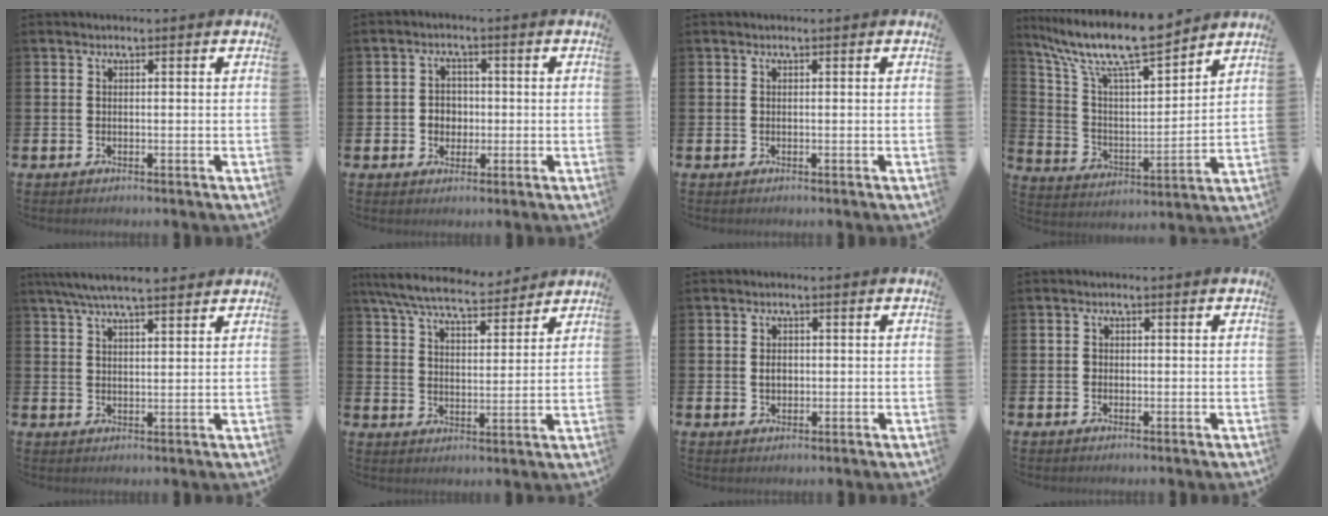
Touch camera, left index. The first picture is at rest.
{"total": 2.9, "force": [-0.2, 2.8, 0.9], "torque": [-0.005, 0.001, -0.015]}
{"total": 0.0}
{"total": 11.6, "force": [10.2, 1.8, 5.1], "torque": [-0.136, -0.062, 0.177]}
{"total": 5.9, "force": [5.4, 0.8, 2.4], "torque": [-0.057, -0.015, 0.098]}
{"total": 8.1, "force": [7.4, 1.5, 2.7], "torque": [-0.082, -0.034, 0.135]}
{"total": 1.7, "force": [0.2, 1.3, 1.0], "torque": [0.001, 0.001, -0.004]}
{"total": 0.9, "force": [-0.1, 0.8, 0.2], "torque": [0.008, 0.002, -0.008]}